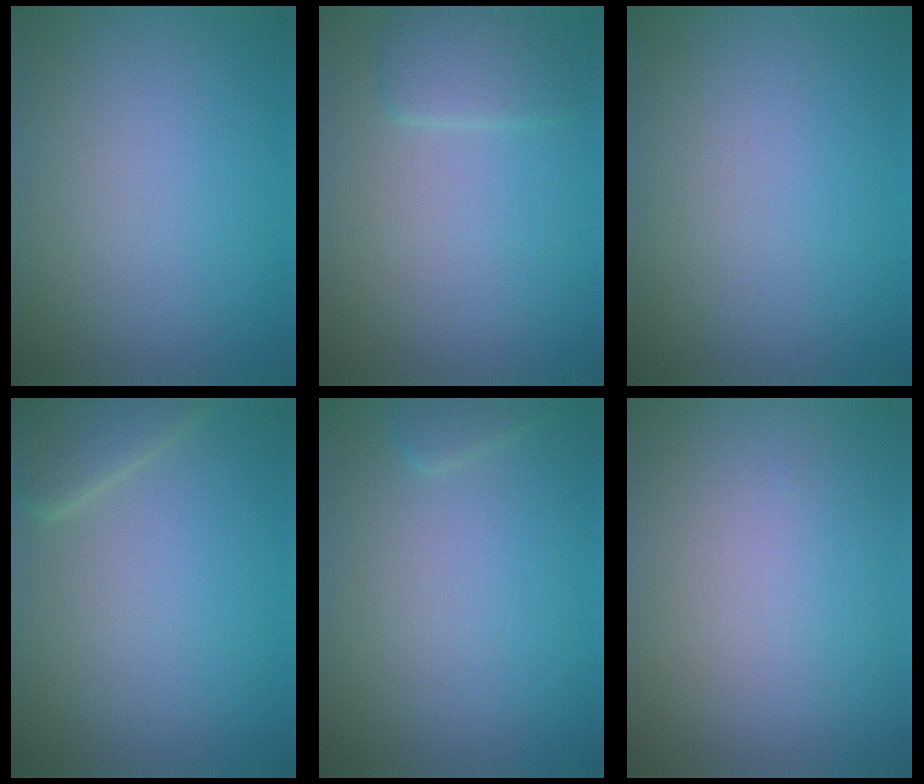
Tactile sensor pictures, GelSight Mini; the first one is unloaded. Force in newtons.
{"total": 2.0, "press": 2.0, "slide": 0.3}
{"total": 0.0}
{"total": 2.6, "press": 2.6, "slide": 0.2}
{"total": 0.9, "press": 0.9, "slide": 0.0}
{"total": 0.0}